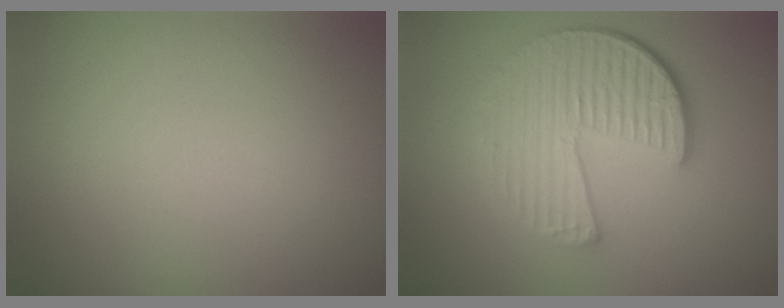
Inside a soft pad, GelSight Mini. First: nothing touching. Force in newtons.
{"total": 6.3, "press": 4.4, "slide": 4.4}